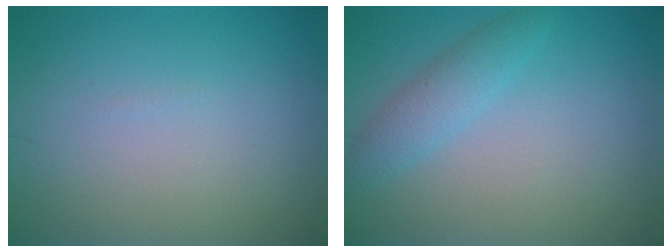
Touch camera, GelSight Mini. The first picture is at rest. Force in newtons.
{"total": 2.3, "press": 2.3, "slide": 0.2}